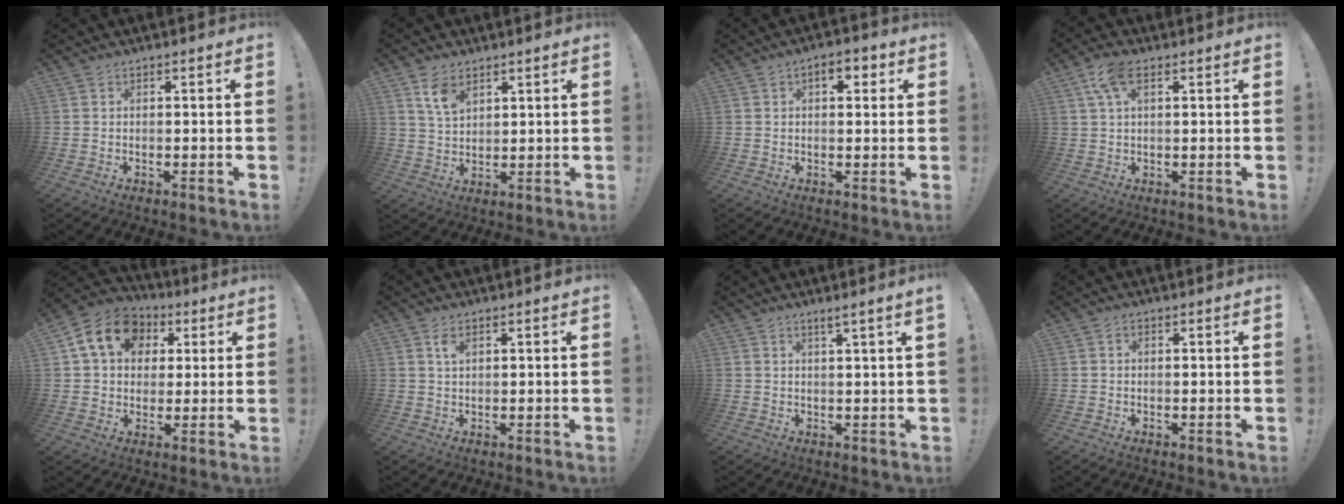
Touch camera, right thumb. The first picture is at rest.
{"total": 7.3, "force": [4.4, 4.5, 3.8], "torque": [-0.065, -0.016, 0.082]}
{"total": 4.6, "force": [1.4, 2.7, 3.5], "torque": [-0.032, -0.001, 0.017]}
{"total": 6.6, "force": [2.6, 3.1, 5.2], "torque": [-0.098, 0.005, 0.051]}
{"total": 15.4, "force": [5.1, 11.9, 8.3], "torque": [-0.121, -0.006, 0.099]}
{"total": 2.9, "force": [1.5, 1.4, 2.1], "torque": [-0.030, -0.004, 0.024]}
{"total": 2.6, "force": [1.6, -0.6, 1.9], "torque": [-0.031, -0.007, 0.025]}
{"total": 0.5, "force": [0.1, 0.5, 0.2], "torque": [-0.006, 0.003, 0.003]}